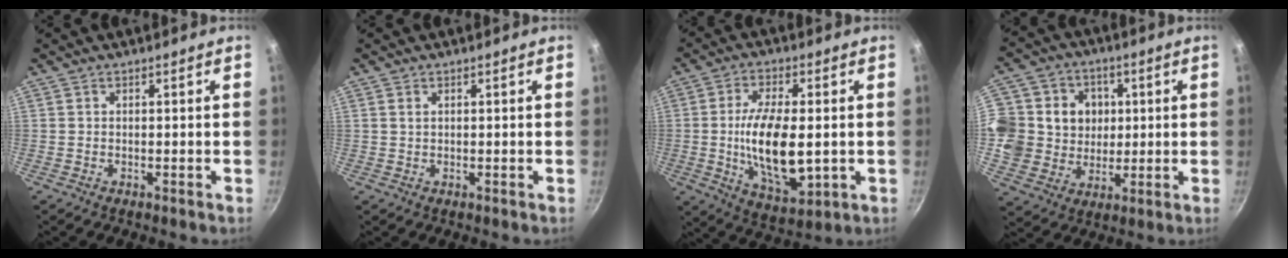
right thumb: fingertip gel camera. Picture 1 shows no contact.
{"total": 0.8, "force": [0.4, 0.5, 0.5], "torque": [-0.010, 0.002, 0.007]}
{"total": 15.7, "force": [-0.8, 7.0, 14.0], "torque": [-0.248, -0.005, -0.006]}
{"total": 16.2, "force": [2.3, 14.9, 5.8], "torque": [-0.099, 0.009, 0.034]}